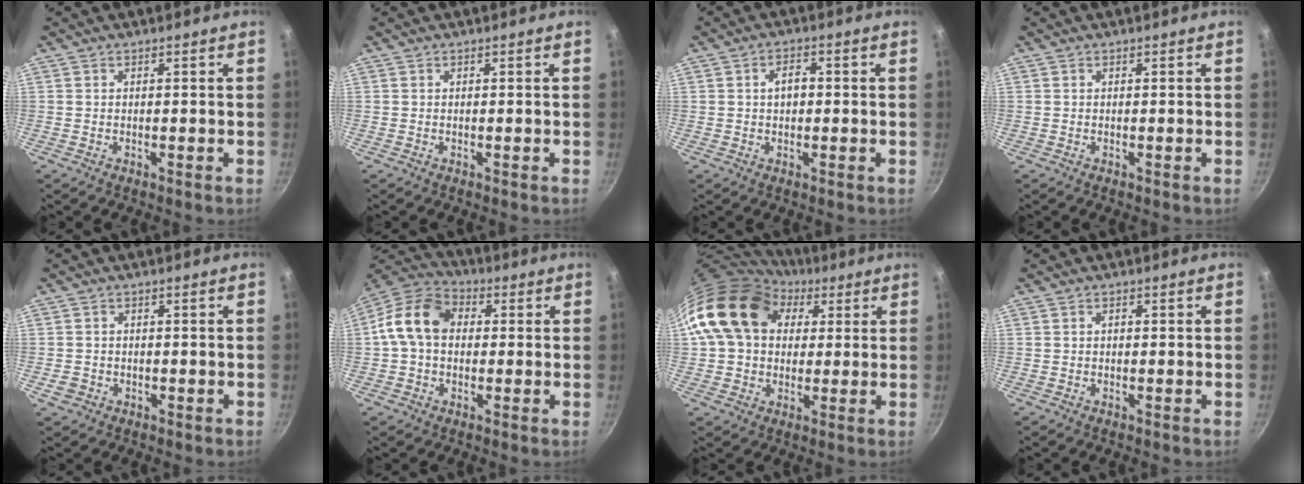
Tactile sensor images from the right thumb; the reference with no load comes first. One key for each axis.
{"total": 0.0}
{"total": 3.3, "fx": 0.2, "fy": 2.2, "fz": 2.5, "tx": -0.030, "ty": 0.012, "tz": 0.001}
{"total": 0.0}
{"total": 2.5, "fx": -0.8, "fy": 2.2, "fz": 1.0, "tx": -0.014, "ty": 0.005, "tz": -0.007}
{"total": 11.9, "fx": 1.0, "fy": 8.9, "fz": 7.8, "tx": -0.116, "ty": 0.027, "tz": -0.003}
{"total": 17.9, "fx": 6.4, "fy": 13.3, "fz": 10.1, "tx": -0.159, "ty": 0.014, "tz": 0.103}
{"total": 0.7, "fx": 0.0, "fy": 0.5, "fz": 0.5, "tx": -0.009, "ty": 0.004, "tz": 0.000}